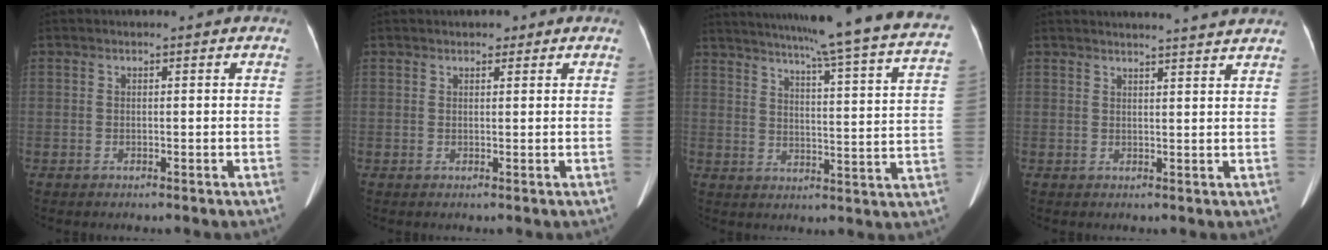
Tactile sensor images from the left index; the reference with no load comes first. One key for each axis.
{"total": 1.4, "fx": 0.9, "fy": 0.7, "fz": 0.7, "tx": -0.011, "ty": 0.003, "tz": 0.012}
{"total": 29.3, "fx": 25.4, "fy": -0.2, "fz": 14.5, "tx": -0.224, "ty": -0.067, "tz": 0.311}
{"total": 8.1, "fx": 7.7, "fy": -0.6, "fz": 2.3, "tx": -0.030, "ty": 0.006, "tz": 0.081}